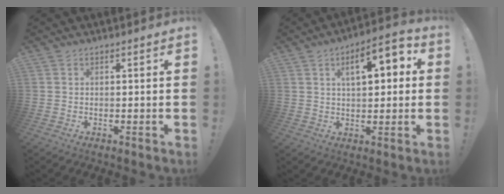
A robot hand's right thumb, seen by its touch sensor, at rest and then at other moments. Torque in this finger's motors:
{"motor_torque": [1.52, 1.54, 0.18, 0.17, 0.05]}